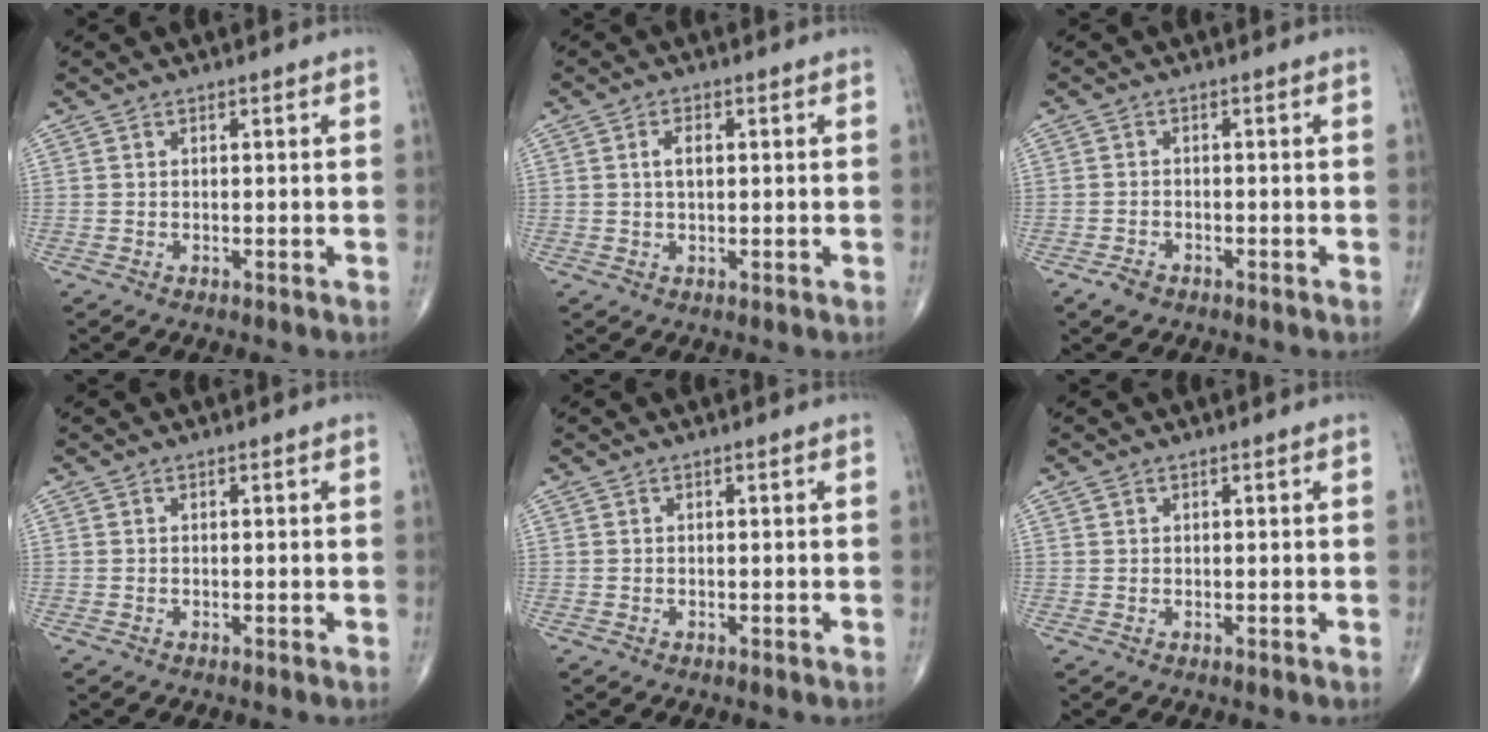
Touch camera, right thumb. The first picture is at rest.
{"total": 2.8, "force": [0.5, 1.4, 2.3], "torque": [-0.043, 0.000, 0.009]}
{"total": 2.4, "force": [-1.6, 1.4, 1.0], "torque": [-0.021, 0.006, -0.026]}
{"total": 0.0}
{"total": 0.0}
{"total": 0.6, "force": [0.4, 0.4, 0.1], "torque": [0.000, 0.001, 0.006]}